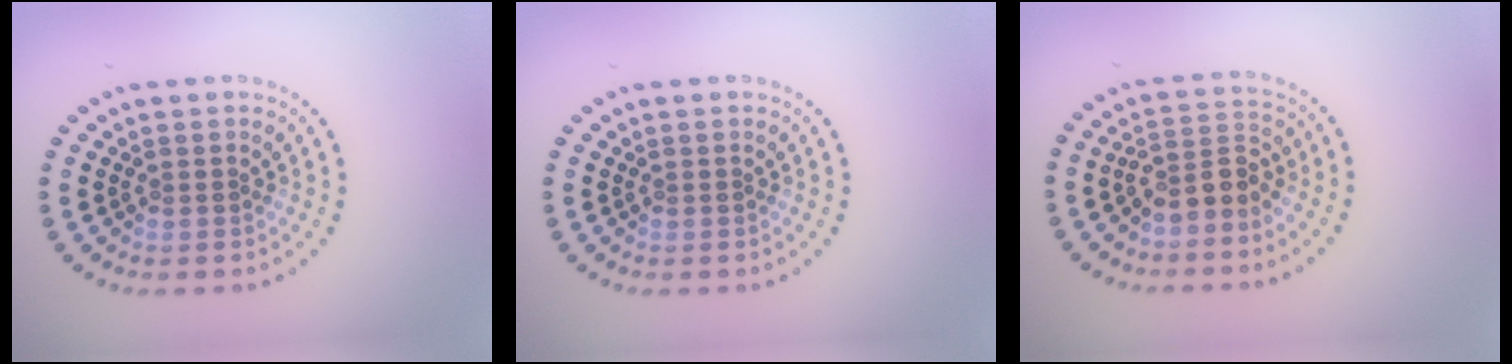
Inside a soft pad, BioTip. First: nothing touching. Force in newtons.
{"total": 0.0}
{"total": 2.7, "press": 2.3, "slide": 1.5}